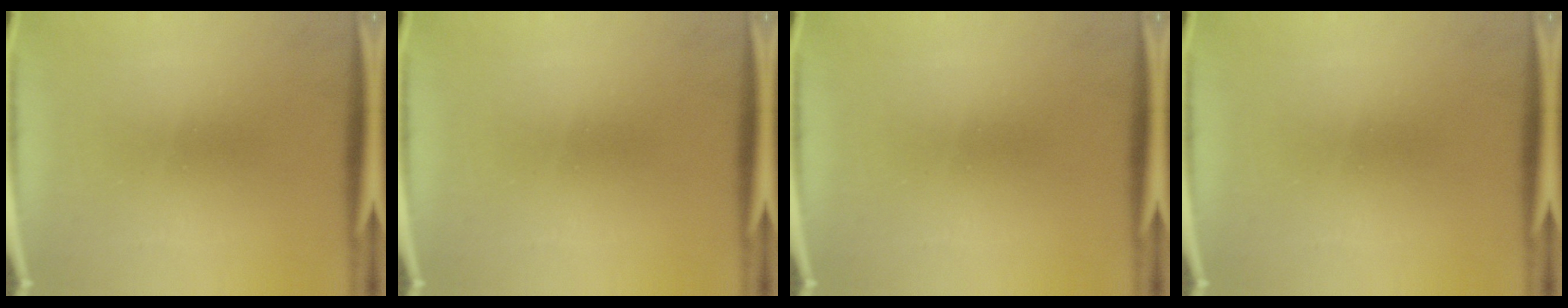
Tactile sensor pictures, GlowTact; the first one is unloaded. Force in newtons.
{"total": 0.0}
{"total": 0.0}
{"total": 0.0}